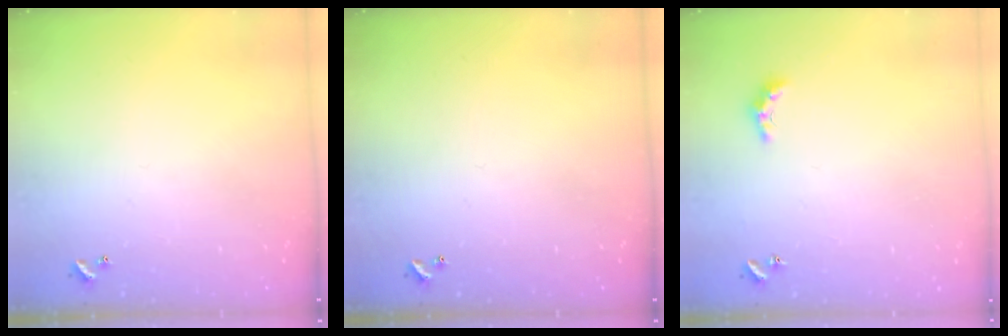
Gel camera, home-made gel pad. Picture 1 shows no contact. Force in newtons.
{"total": 0.0}
{"total": 4.0, "press": 4.0, "slide": 0.7}